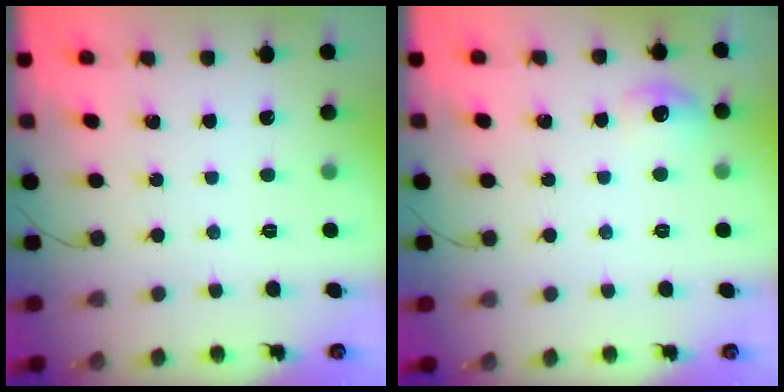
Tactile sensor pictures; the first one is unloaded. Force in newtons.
{"total": 6.8, "press": 6.6, "slide": 1.7}